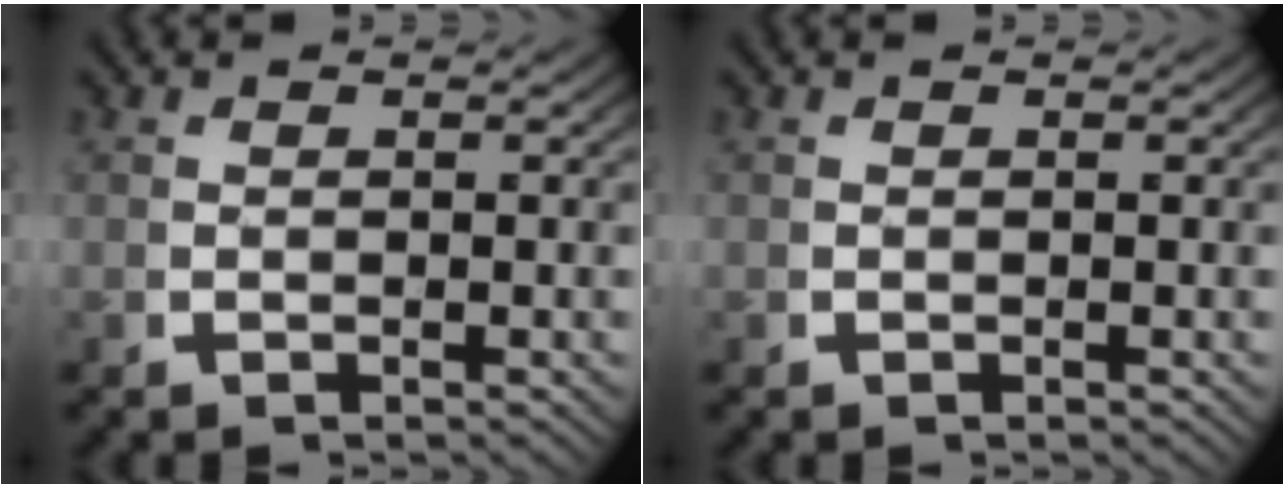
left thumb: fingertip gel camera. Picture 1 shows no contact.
{"total": 0.0}